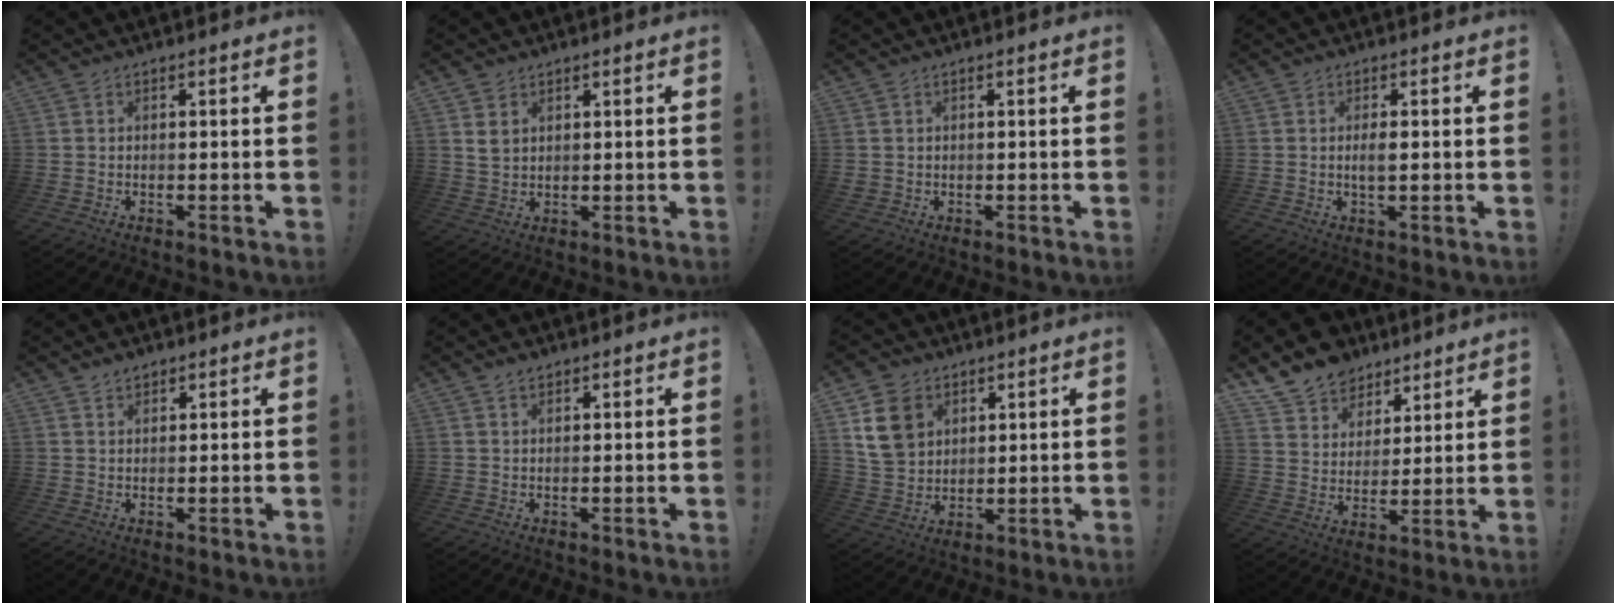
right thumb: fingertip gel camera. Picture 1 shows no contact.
{"total": 3.4, "force": [1.7, 2.4, 1.7], "torque": [-0.028, -0.002, 0.032]}
{"total": 1.2, "force": [-0.1, 1.1, 0.5], "torque": [-0.009, 0.002, -0.001]}
{"total": 2.8, "force": [-0.1, 0.9, 2.6], "torque": [-0.050, 0.001, -0.004]}
{"total": 2.0, "force": [1.7, 1.0, 0.3], "torque": [0.005, -0.013, 0.029]}
{"total": 1.5, "force": [1.2, 0.7, 0.5], "torque": [-0.006, -0.005, 0.022]}
{"total": 11.6, "force": [5.3, 9.0, 5.1], "torque": [-0.091, -0.014, 0.109]}
{"total": 11.7, "force": [8.6, 7.6, 2.0], "torque": [-0.039, -0.065, 0.169]}